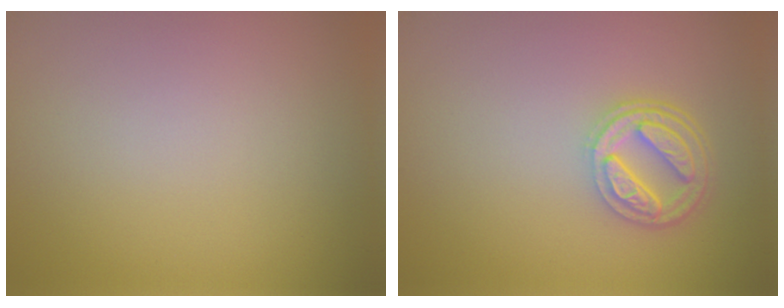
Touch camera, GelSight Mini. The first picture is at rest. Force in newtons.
{"total": 4.5, "press": 3.5, "slide": 2.8}